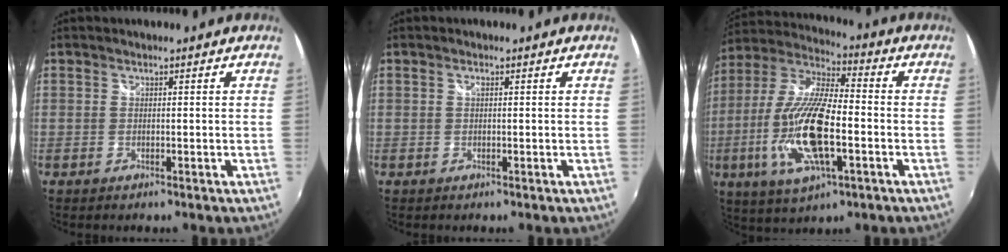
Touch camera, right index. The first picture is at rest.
{"total": 0.6, "force": [0.2, 0.2, 0.5], "torque": [-0.011, 0.003, 0.001]}
{"total": 18.8, "force": [-4.6, 6.4, 17.1], "torque": [-0.355, -0.013, -0.088]}